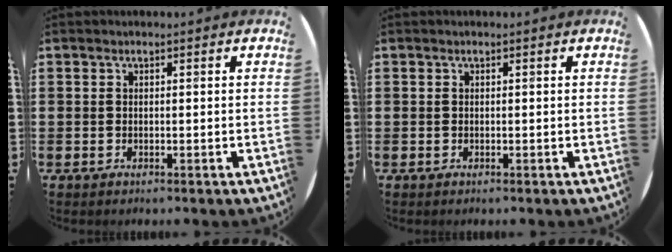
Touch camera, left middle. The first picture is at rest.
{"total": 0.0}